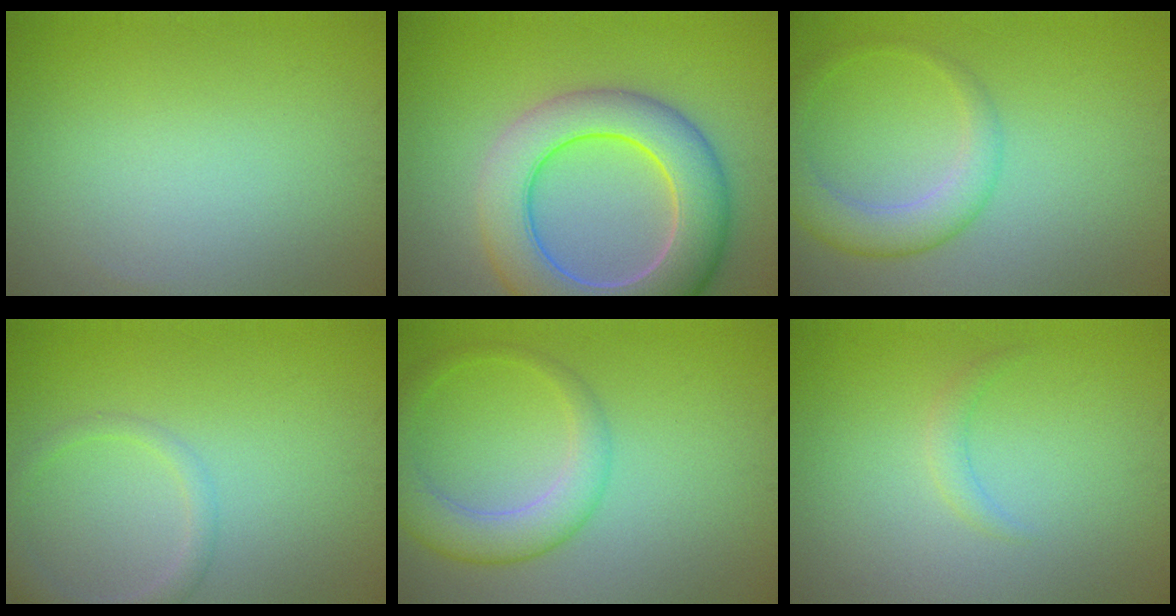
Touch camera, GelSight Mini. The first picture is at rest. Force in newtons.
{"total": 9.8, "press": 9.8, "slide": 0.6}
{"total": 2.9, "press": 2.8, "slide": 0.1}
{"total": 2.1, "press": 2.1, "slide": 0.1}
{"total": 4.1, "press": 4.0, "slide": 0.3}
{"total": 1.1, "press": 1.1, "slide": 0.0}